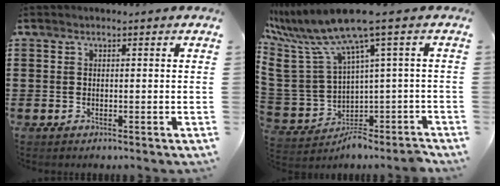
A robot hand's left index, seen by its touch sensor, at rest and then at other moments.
{"total": 9.0, "force": [3.2, 2.0, 8.2], "torque": [-0.198, -0.044, 0.042]}